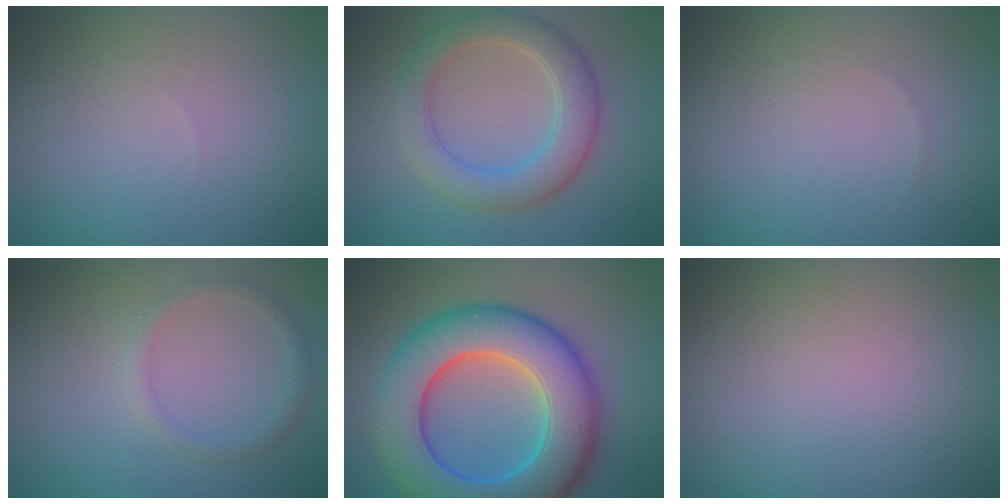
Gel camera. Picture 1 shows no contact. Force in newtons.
{"total": 5.0, "press": 5.0, "slide": 0.1}
{"total": 0.0}
{"total": 1.4, "press": 1.4, "slide": 0.2}
{"total": 12.2, "press": 12.2, "slide": 0.1}
{"total": 0.0}